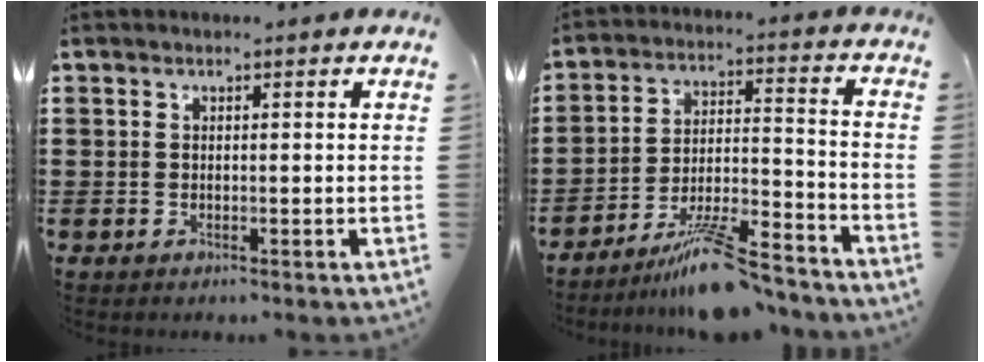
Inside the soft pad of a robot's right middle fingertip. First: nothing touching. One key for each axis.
{"total": 10.9, "fx": -9.2, "fy": 1.3, "fz": 5.8, "tx": -0.093, "ty": 0.021, "tz": -0.171}